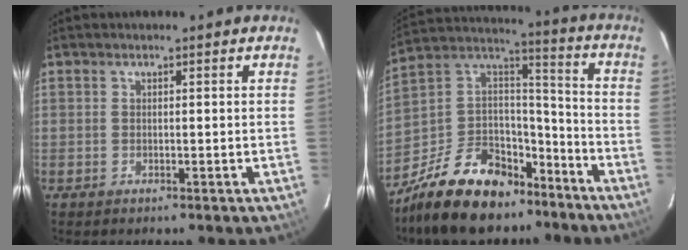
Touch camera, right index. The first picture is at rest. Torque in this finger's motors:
{"motor_torque": [1.01, -1.13, 0.27, -0.01]}